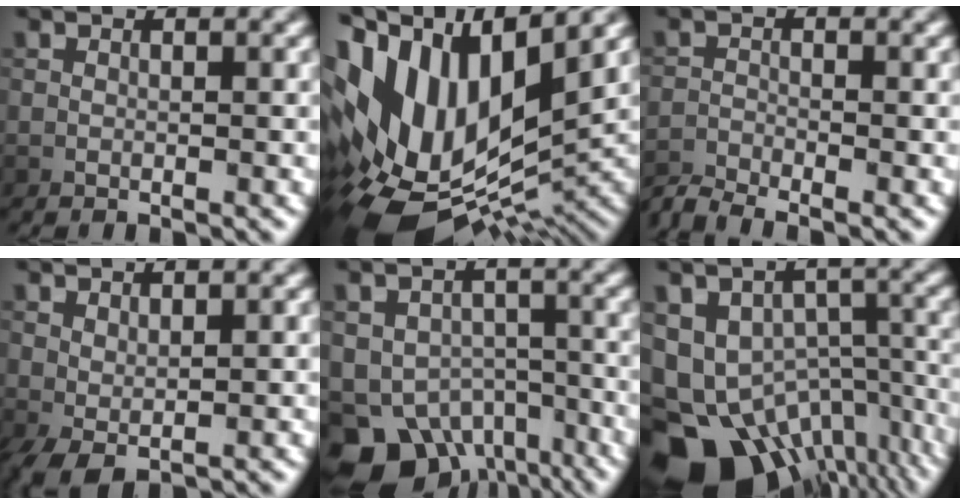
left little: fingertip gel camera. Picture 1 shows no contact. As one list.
[{"total": 17.0, "force": [1.0, 9.4, 14.1], "torque": [-0.260, 0.005, 0.026]}, {"total": 2.9, "force": [-2.8, 0.4, 0.8], "torque": [-0.017, -0.009, -0.065]}, {"total": 3.1, "force": [0.7, 1.4, 2.7], "torque": [-0.057, 0.003, 0.016]}, {"total": 9.6, "force": [-6.0, 6.4, 3.9], "torque": [-0.059, -0.024, -0.086]}, {"total": 16.8, "force": [-8.7, 11.3, 8.8], "torque": [-0.175, -0.053, -0.087]}]